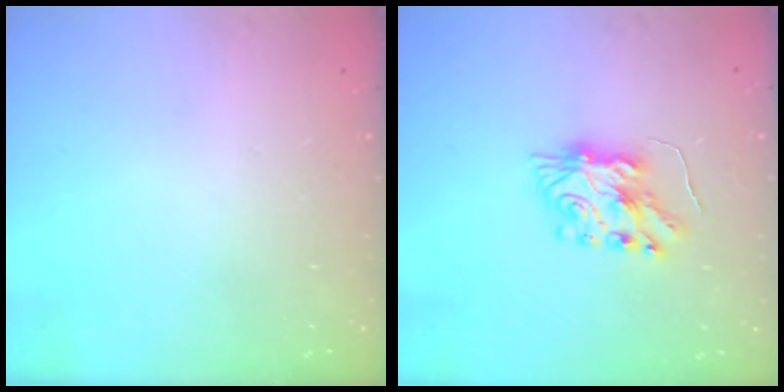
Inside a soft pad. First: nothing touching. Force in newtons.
{"total": 7.3, "press": 7.3, "slide": 0.5}